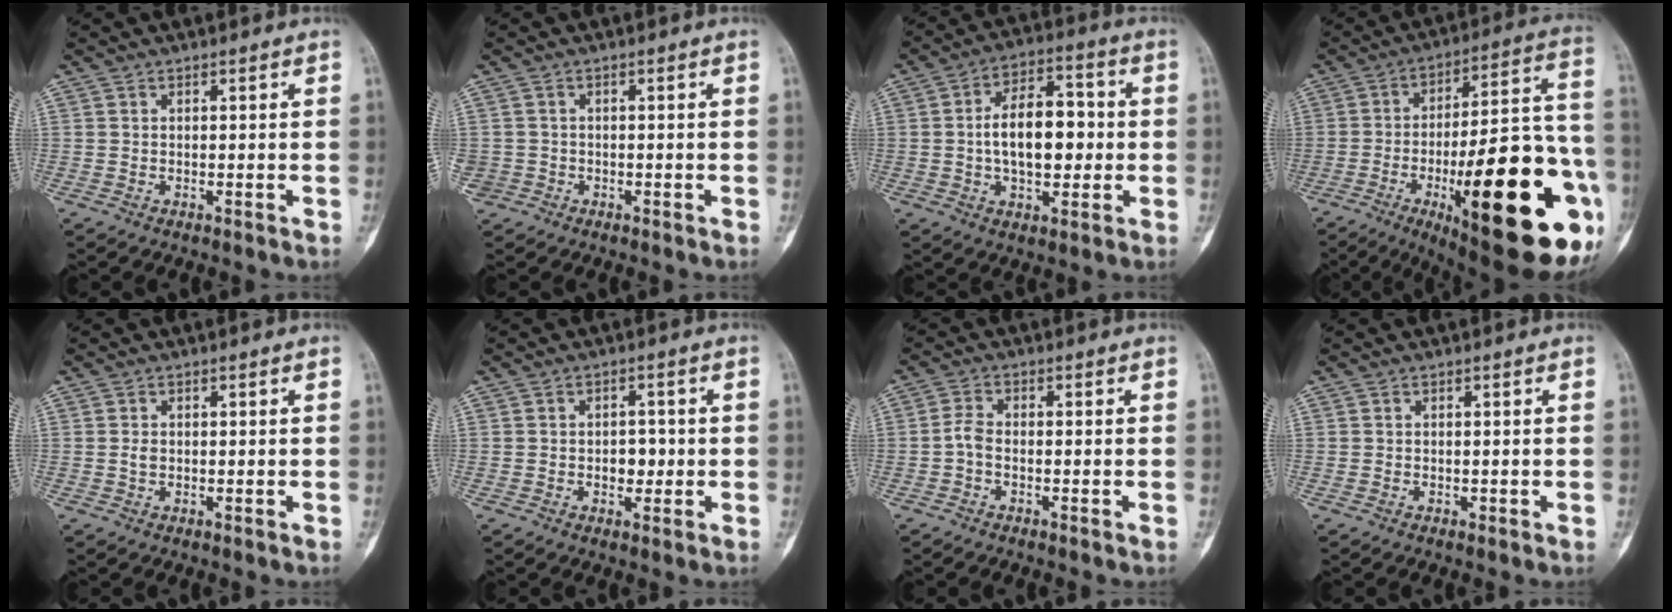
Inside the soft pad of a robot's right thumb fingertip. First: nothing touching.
{"total": 2.8, "force": [-1.0, 2.6, 0.4], "torque": [-0.001, 0.010, -0.020]}
{"total": 13.1, "force": [-0.2, 7.5, 10.8], "torque": [-0.150, 0.025, -0.005]}
{"total": 35.3, "force": [-11.6, 10.8, 31.5], "torque": [-0.378, 0.038, -0.162]}
{"total": 1.0, "force": [-0.1, 0.7, 0.7], "torque": [-0.013, 0.001, -0.002]}
{"total": 3.6, "force": [-0.5, 2.5, 2.5], "torque": [-0.013, 0.007, -0.008]}
{"total": 2.5, "force": [-0.9, 1.3, 1.9], "torque": [-0.040, 0.008, -0.025]}
{"total": 0.0}